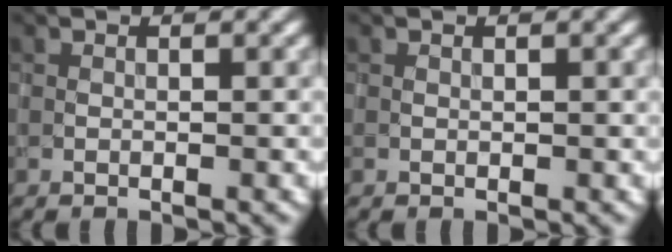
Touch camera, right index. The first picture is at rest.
{"total": 0.0}